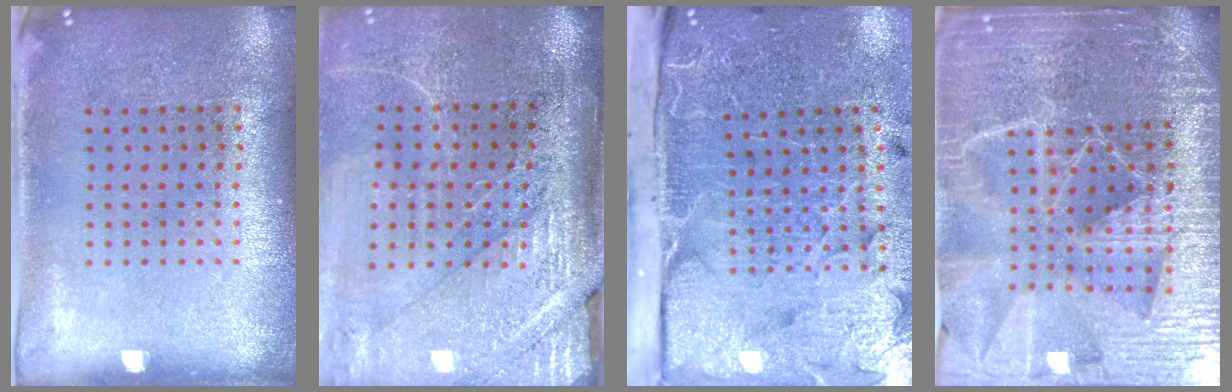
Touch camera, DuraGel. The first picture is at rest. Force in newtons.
{"total": 4.1, "press": 3.7, "slide": 1.9}
{"total": 5.2, "press": 4.0, "slide": 3.3}
{"total": 6.2, "press": 5.4, "slide": 3.1}